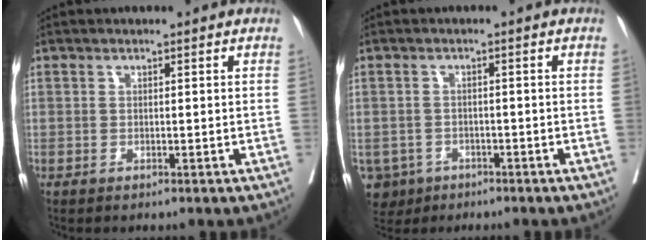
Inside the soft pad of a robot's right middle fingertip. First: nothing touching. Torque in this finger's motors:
{"motor_torque": [1.01, -1.12, 0.34, 0.04]}